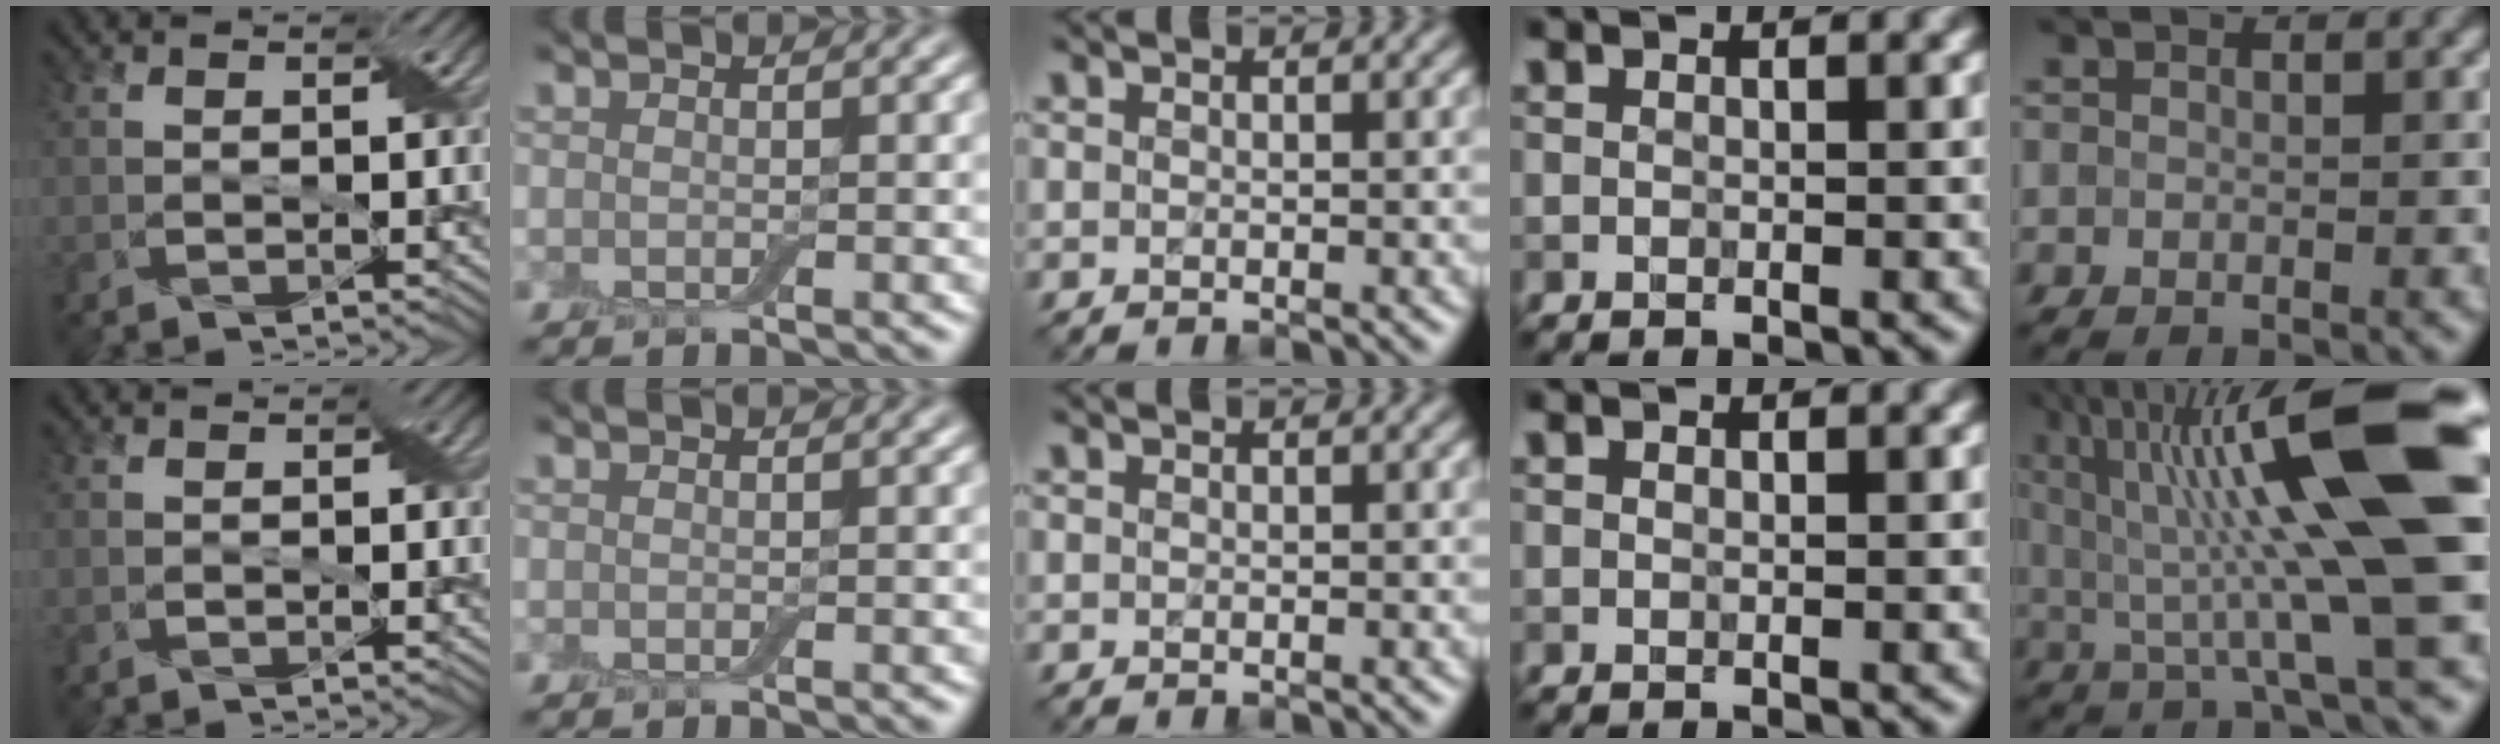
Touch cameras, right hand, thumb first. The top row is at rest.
{"thumb": {"total": 0.8, "force": [0.0, 0.6, 0.5], "torque": [-0.004, 0.001, -0.001]}, "little": {"total": 15.1, "force": [2.8, 2.7, 14.6], "torque": [-0.229, 0.010, 0.042]}}